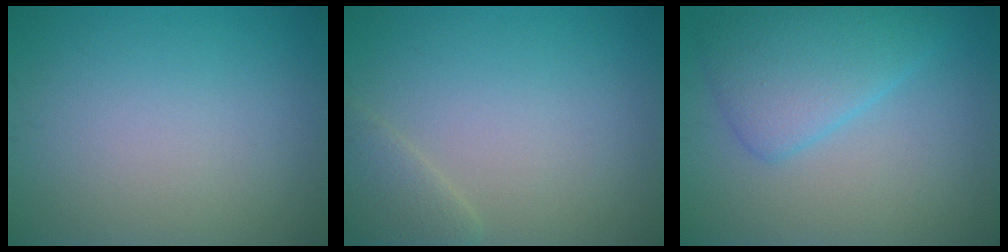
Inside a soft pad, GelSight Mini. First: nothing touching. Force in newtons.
{"total": 2.0, "press": 2.0, "slide": 0.2}
{"total": 4.7, "press": 4.7, "slide": 0.3}